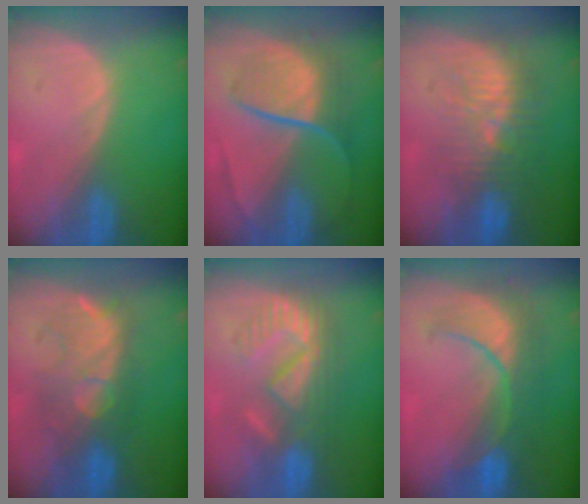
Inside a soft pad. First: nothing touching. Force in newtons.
{"total": 8.6, "press": 7.8, "slide": 3.7}
{"total": 9.5, "press": 9.1, "slide": 2.8}
{"total": 8.6, "press": 8.5, "slide": 0.7}
{"total": 8.7, "press": 8.5, "slide": 1.6}
{"total": 8.2, "press": 8.1, "slide": 0.8}